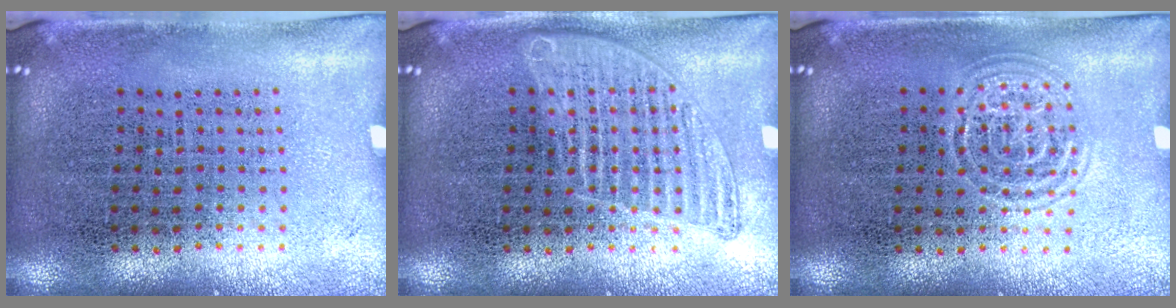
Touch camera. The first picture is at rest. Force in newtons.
{"total": 1.7, "press": 1.7, "slide": 0.3}
{"total": 1.2, "press": 1.1, "slide": 0.2}